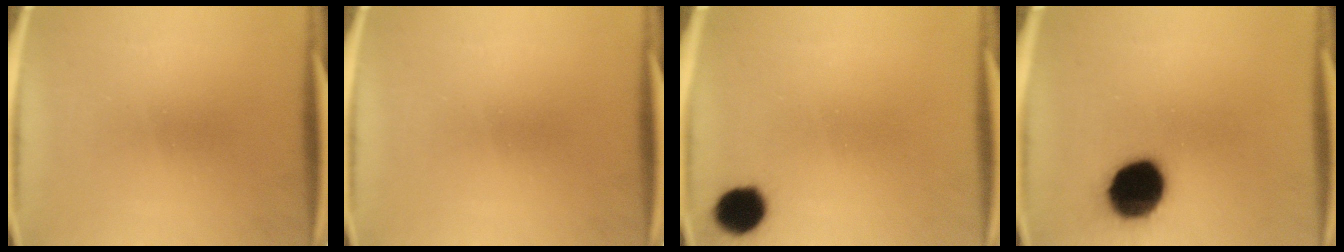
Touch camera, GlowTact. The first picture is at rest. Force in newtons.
{"total": 0.0}
{"total": 8.4}
{"total": 16.6}